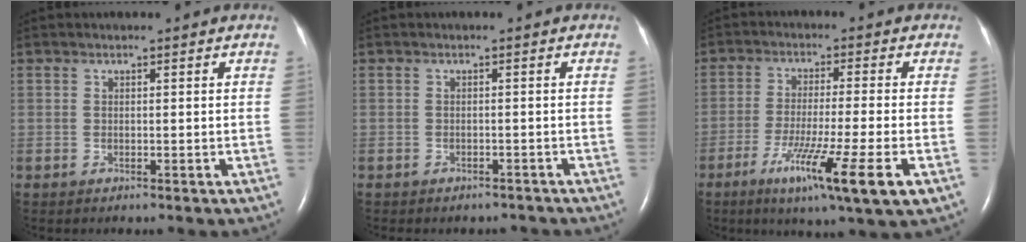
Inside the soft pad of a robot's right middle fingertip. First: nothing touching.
{"total": 3.6, "force": [-3.2, 1.5, 0.6], "torque": [-0.009, 0.003, -0.038]}
{"total": 12.6, "force": [-5.7, -0.5, 11.2], "torque": [-0.190, -0.038, -0.091]}